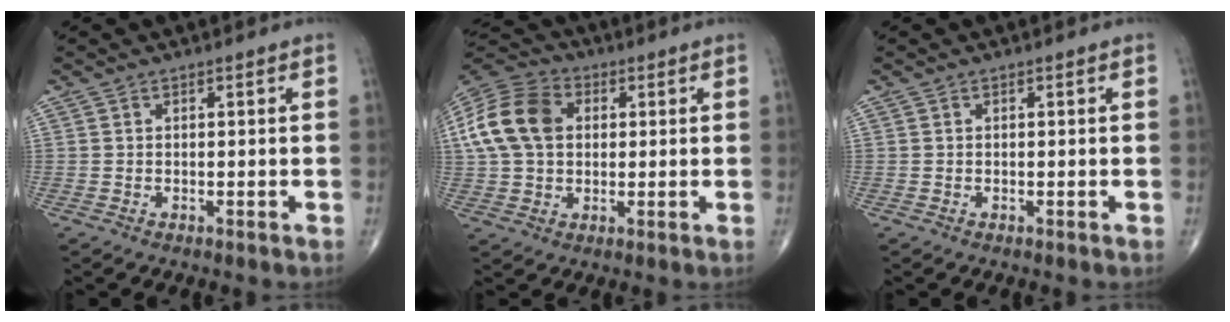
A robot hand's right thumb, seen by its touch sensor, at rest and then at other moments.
{"total": 15.8, "force": [2.8, 11.4, 10.6], "torque": [-0.215, 0.022, 0.045]}
{"total": 0.0}